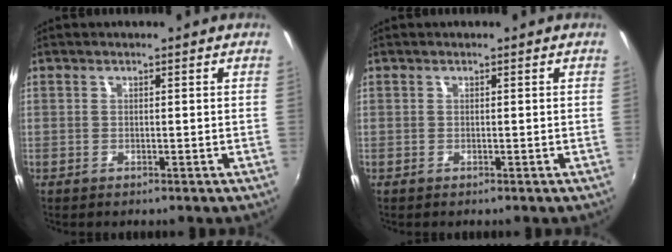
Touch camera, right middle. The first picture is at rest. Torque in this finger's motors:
{"motor_torque": [-0.07, 0.02, -0.01, 0.00]}